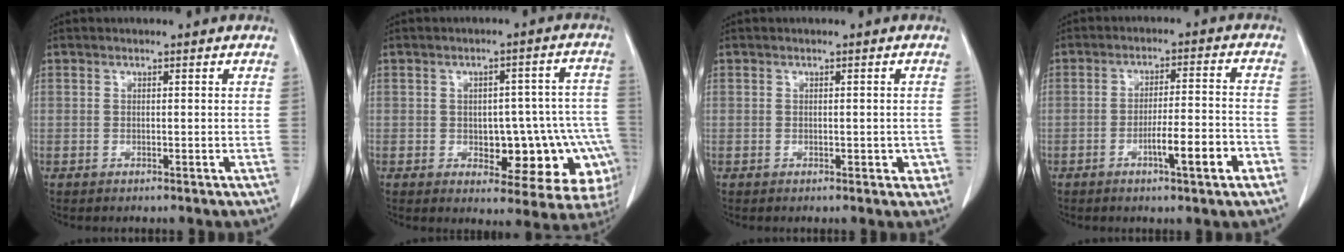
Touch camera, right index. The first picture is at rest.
{"total": 15.4, "force": [-4.4, 7.4, 12.8], "torque": [-0.085, 0.035, -0.039]}
{"total": 2.1, "force": [-0.4, 1.3, 1.5], "torque": [-0.008, 0.004, -0.003]}
{"total": 8.1, "force": [-3.7, 0.5, 7.1], "torque": [-0.109, 0.005, -0.055]}